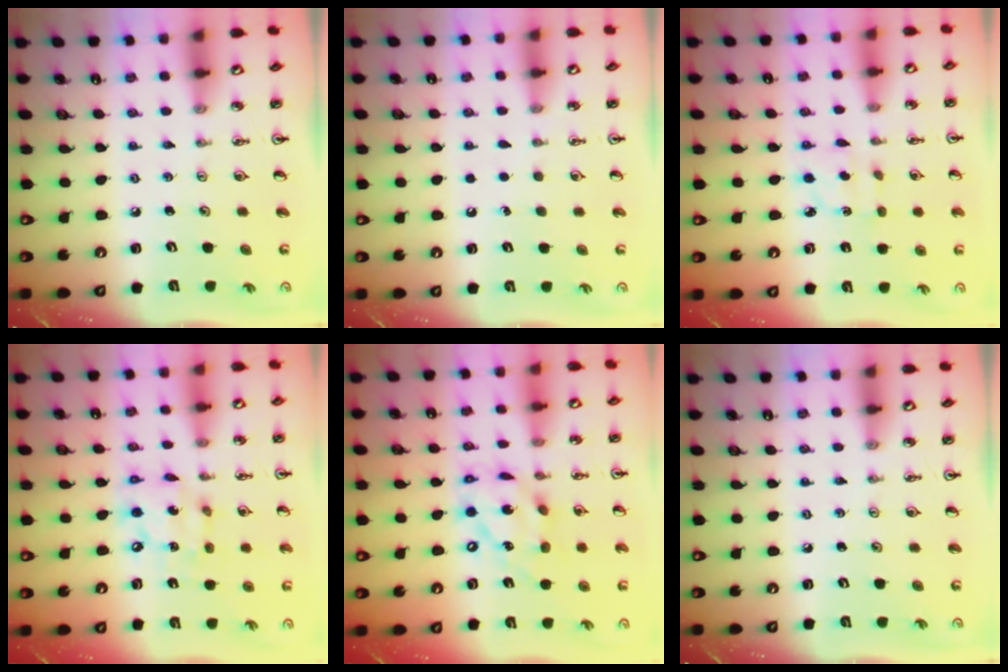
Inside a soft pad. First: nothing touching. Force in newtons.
{"total": 1.5, "press": 1.5, "slide": 0.1}
{"total": 2.9, "press": 2.8, "slide": 0.7}
{"total": 9.3, "press": 9.3, "slide": 0.8}
{"total": 15.4, "press": 15.3, "slide": 1.8}
{"total": 0.0}